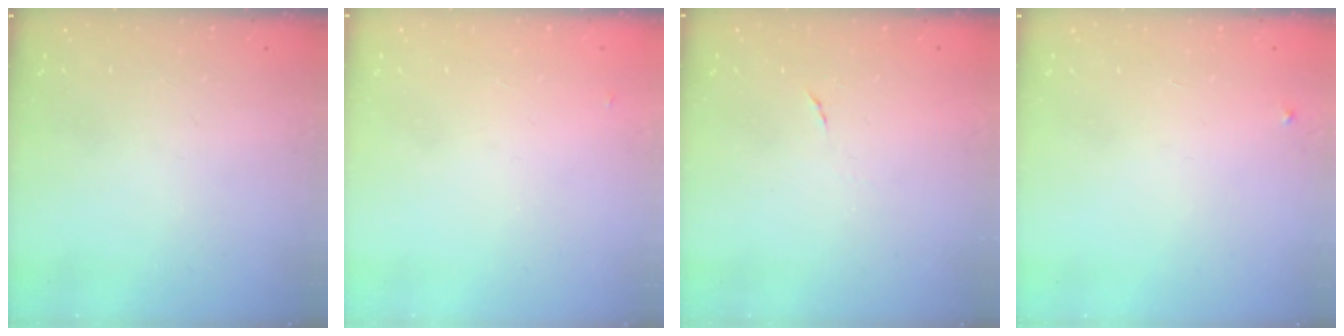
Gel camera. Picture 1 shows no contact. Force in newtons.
{"total": 2.8, "press": 2.8, "slide": 0.4}
{"total": 3.9, "press": 3.5, "slide": 1.6}
{"total": 2.7, "press": 2.7, "slide": 0.2}